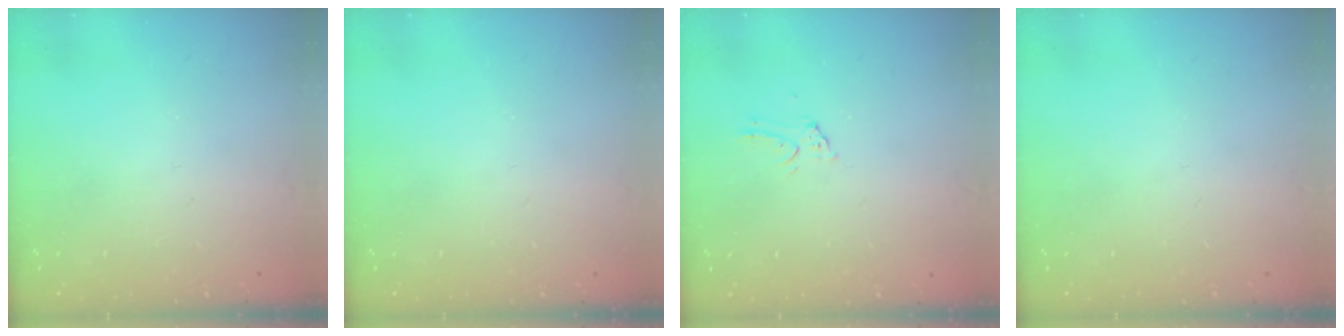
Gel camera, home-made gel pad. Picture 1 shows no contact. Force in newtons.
{"total": 0.0}
{"total": 2.5, "press": 2.5, "slide": 0.2}
{"total": 0.0}